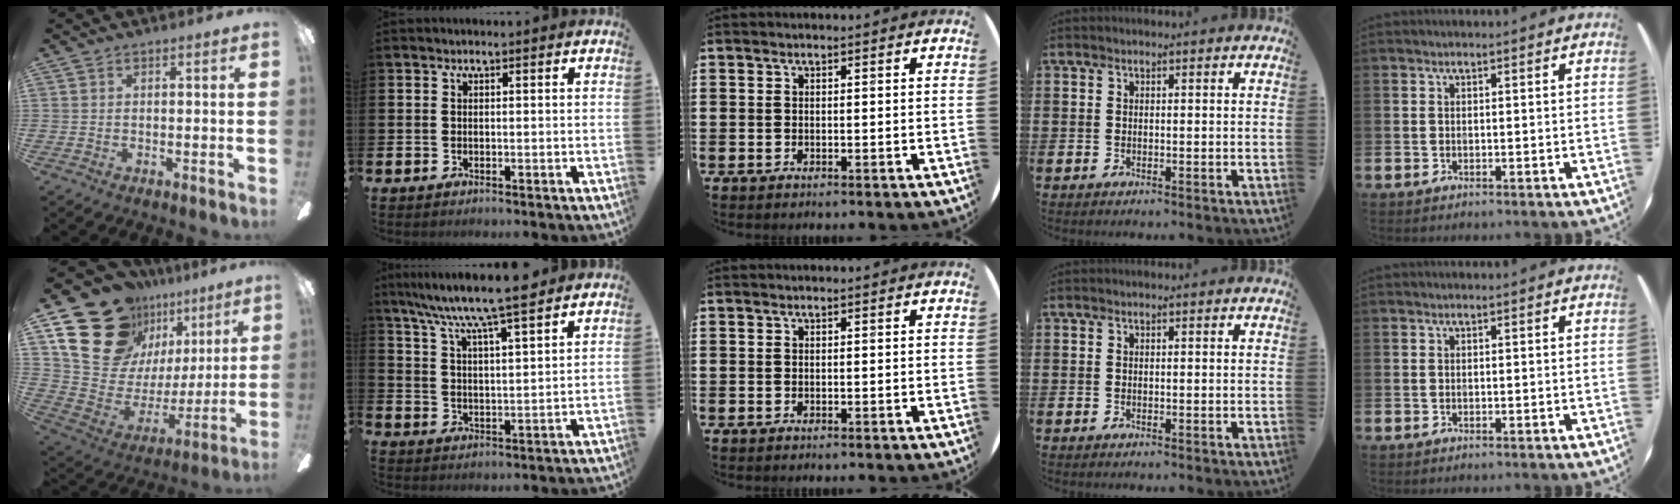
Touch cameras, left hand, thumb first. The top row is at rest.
{"thumb": {"total": 23.5, "force": [14.9, 15.1, 10.1], "torque": [-0.181, -0.084, 0.297]}, "index": {"total": 9.1, "force": [8.2, 0.1, 3.9], "torque": [-0.095, -0.046, 0.144]}}